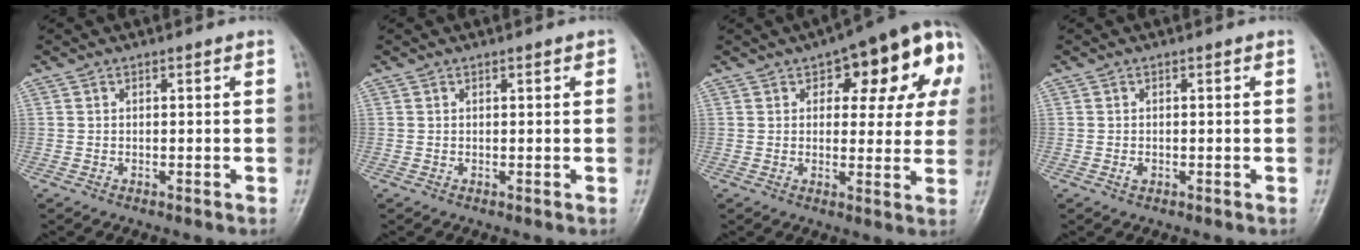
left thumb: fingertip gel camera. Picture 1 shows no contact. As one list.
[{"total": 1.0, "force": [0.5, 0.4, 0.8], "torque": [-0.008, 0.001, 0.004]}, {"total": 17.6, "force": [6.5, 7.8, 14.4], "torque": [-0.143, 0.008, 0.074]}, {"total": 1.0, "force": [-0.3, 0.7, 0.7], "torque": [-0.011, -0.002, -0.006]}]